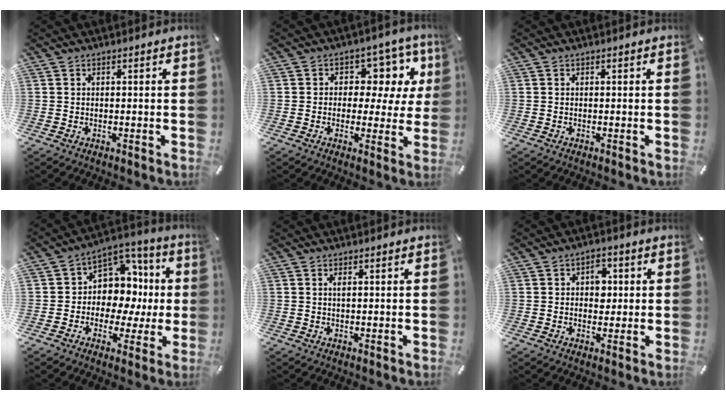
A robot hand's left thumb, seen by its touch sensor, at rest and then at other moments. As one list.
[{"total": 9.8, "force": [2.9, 7.2, 5.9], "torque": [-0.075, -0.019, 0.051]}, {"total": 0.0}, {"total": 11.3, "force": [0.4, 10.1, 5.0], "torque": [-0.059, -0.022, 0.017]}, {"total": 0.9, "force": [0.3, 0.1, 0.9], "torque": [-0.017, -0.001, 0.004]}, {"total": 4.7, "force": [0.4, 3.5, 3.0], "torque": [-0.021, -0.005, -0.004]}]